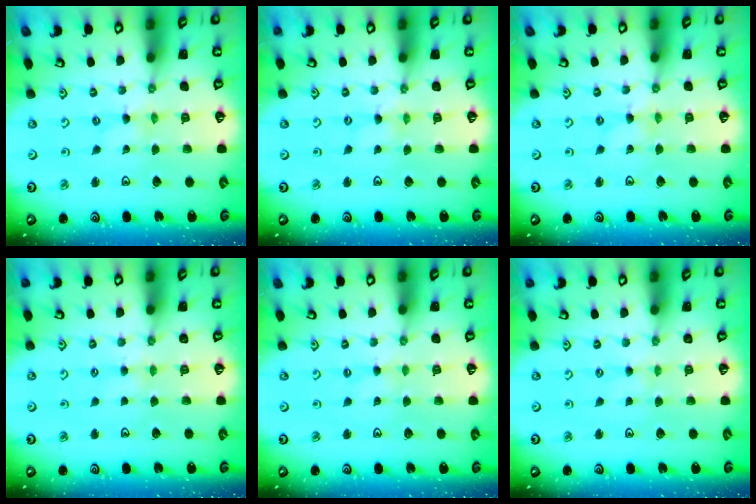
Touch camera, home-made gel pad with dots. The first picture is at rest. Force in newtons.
{"total": 0.7, "press": 0.7, "slide": 0.1}
{"total": 0.0}
{"total": 2.7, "press": 2.7, "slide": 0.4}
{"total": 1.4, "press": 1.4, "slide": 0.3}
{"total": 0.0}